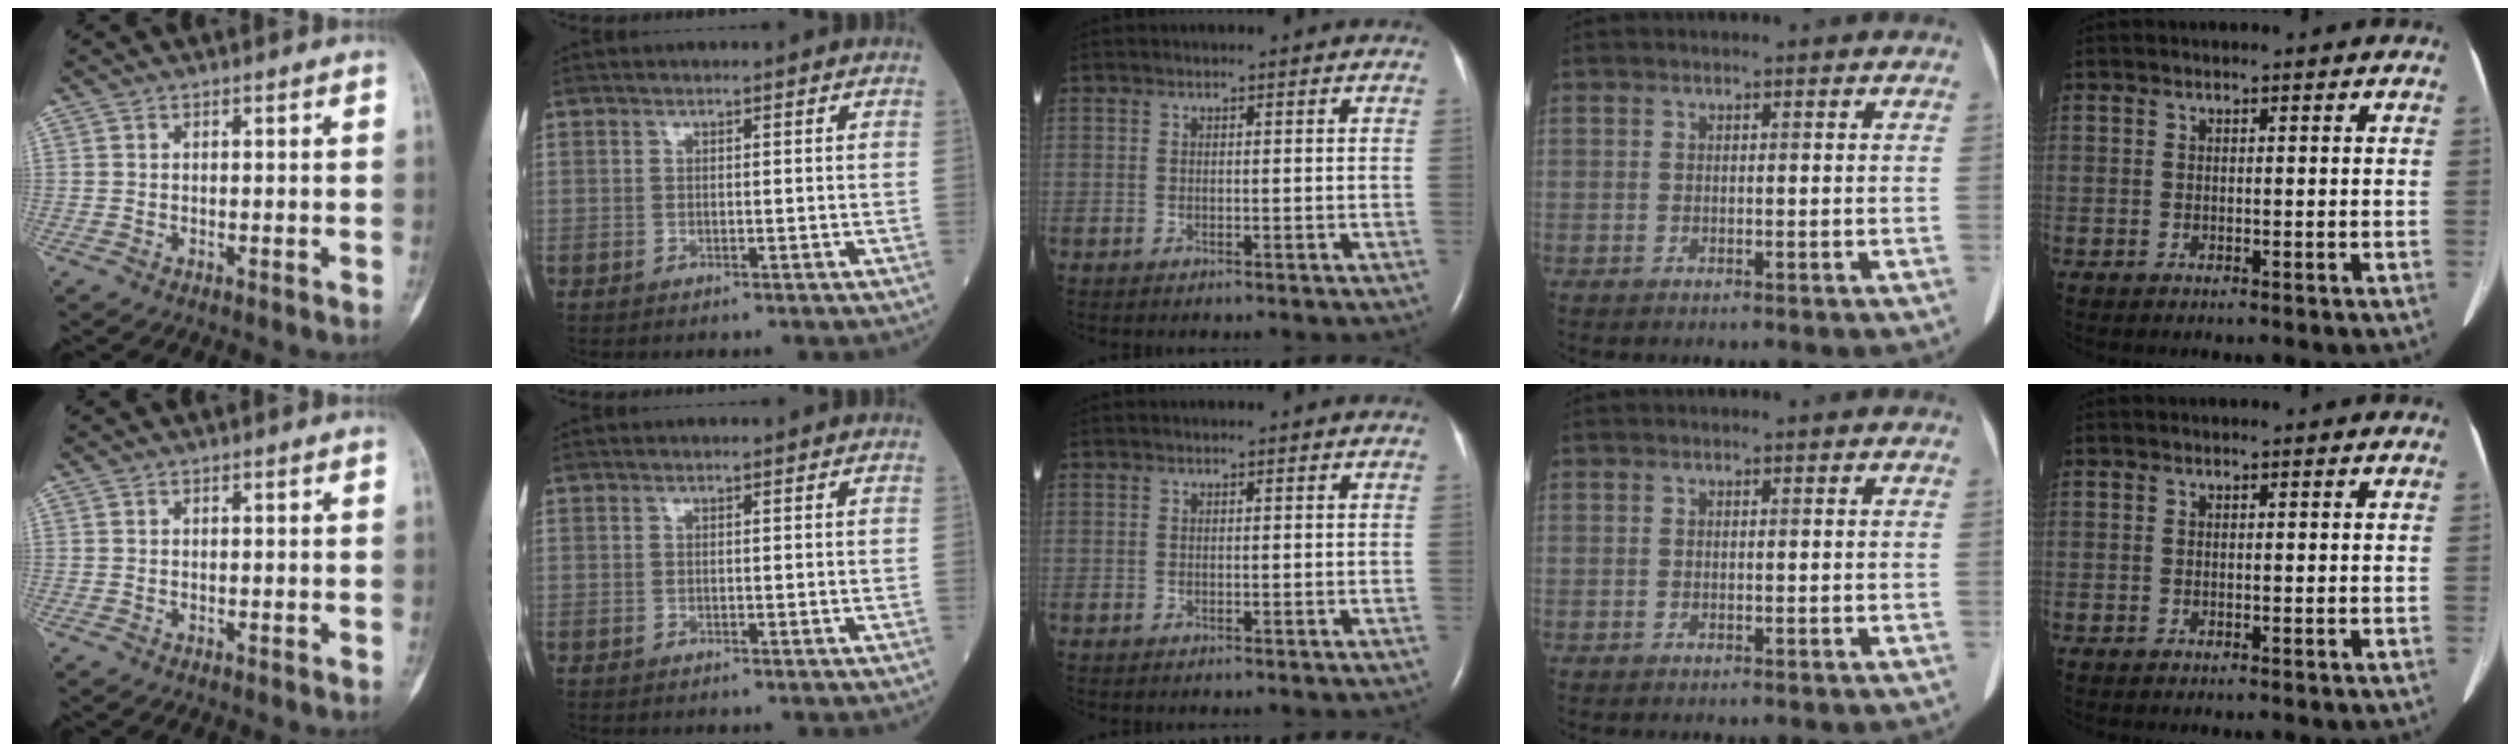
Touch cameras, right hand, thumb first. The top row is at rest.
{}